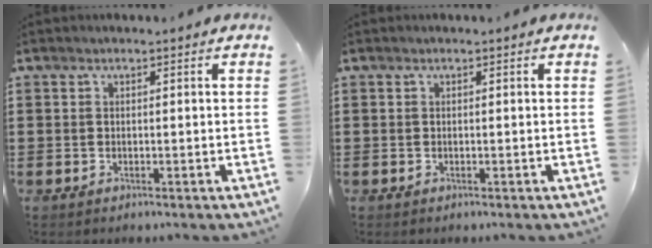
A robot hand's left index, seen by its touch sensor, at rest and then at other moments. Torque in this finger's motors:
{"motor_torque": [0.00, 0.00, 0.00, 0.00]}